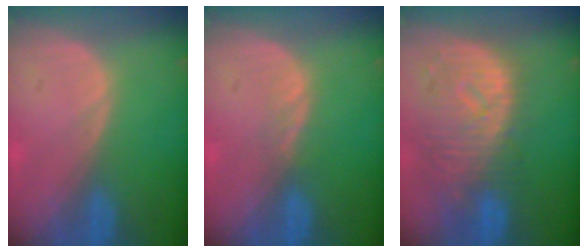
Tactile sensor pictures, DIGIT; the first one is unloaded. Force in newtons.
{"total": 1.5, "press": 1.5, "slide": 0.2}
{"total": 11.3, "press": 9.9, "slide": 5.4}